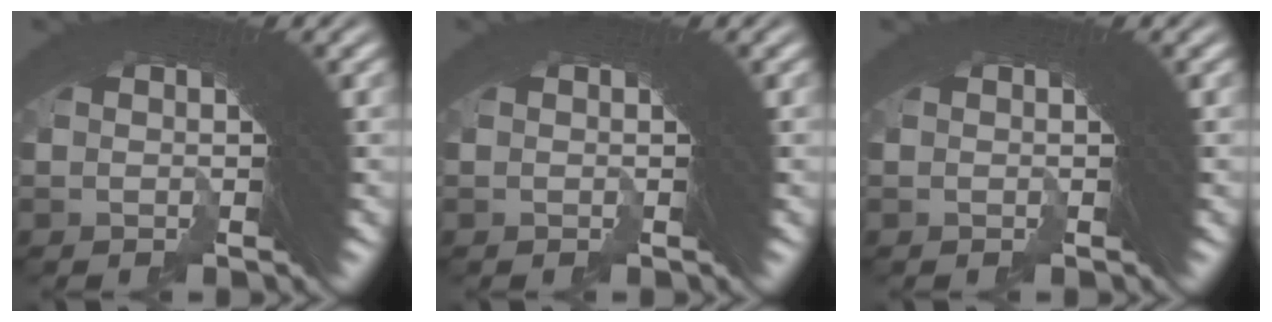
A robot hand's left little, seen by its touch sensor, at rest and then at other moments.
{"total": 0.0}
{"total": 0.0}